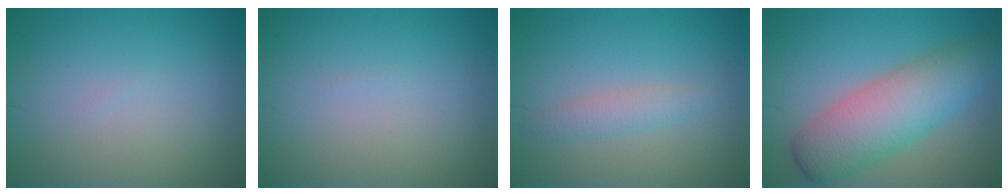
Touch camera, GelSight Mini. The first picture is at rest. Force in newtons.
{"total": 0.0}
{"total": 1.7, "press": 1.7, "slide": 0.1}
{"total": 7.4, "press": 7.4, "slide": 0.3}